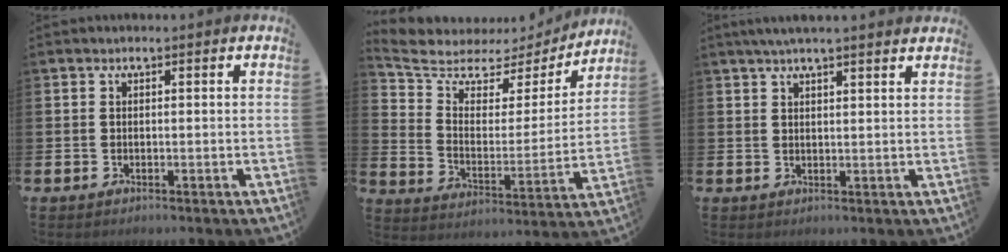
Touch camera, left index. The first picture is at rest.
{"total": 6.2, "force": [5.4, 2.8, 0.8], "torque": [-0.055, -0.048, 0.087]}
{"total": 3.3, "force": [3.0, 0.0, 1.4], "torque": [-0.030, -0.004, 0.055]}